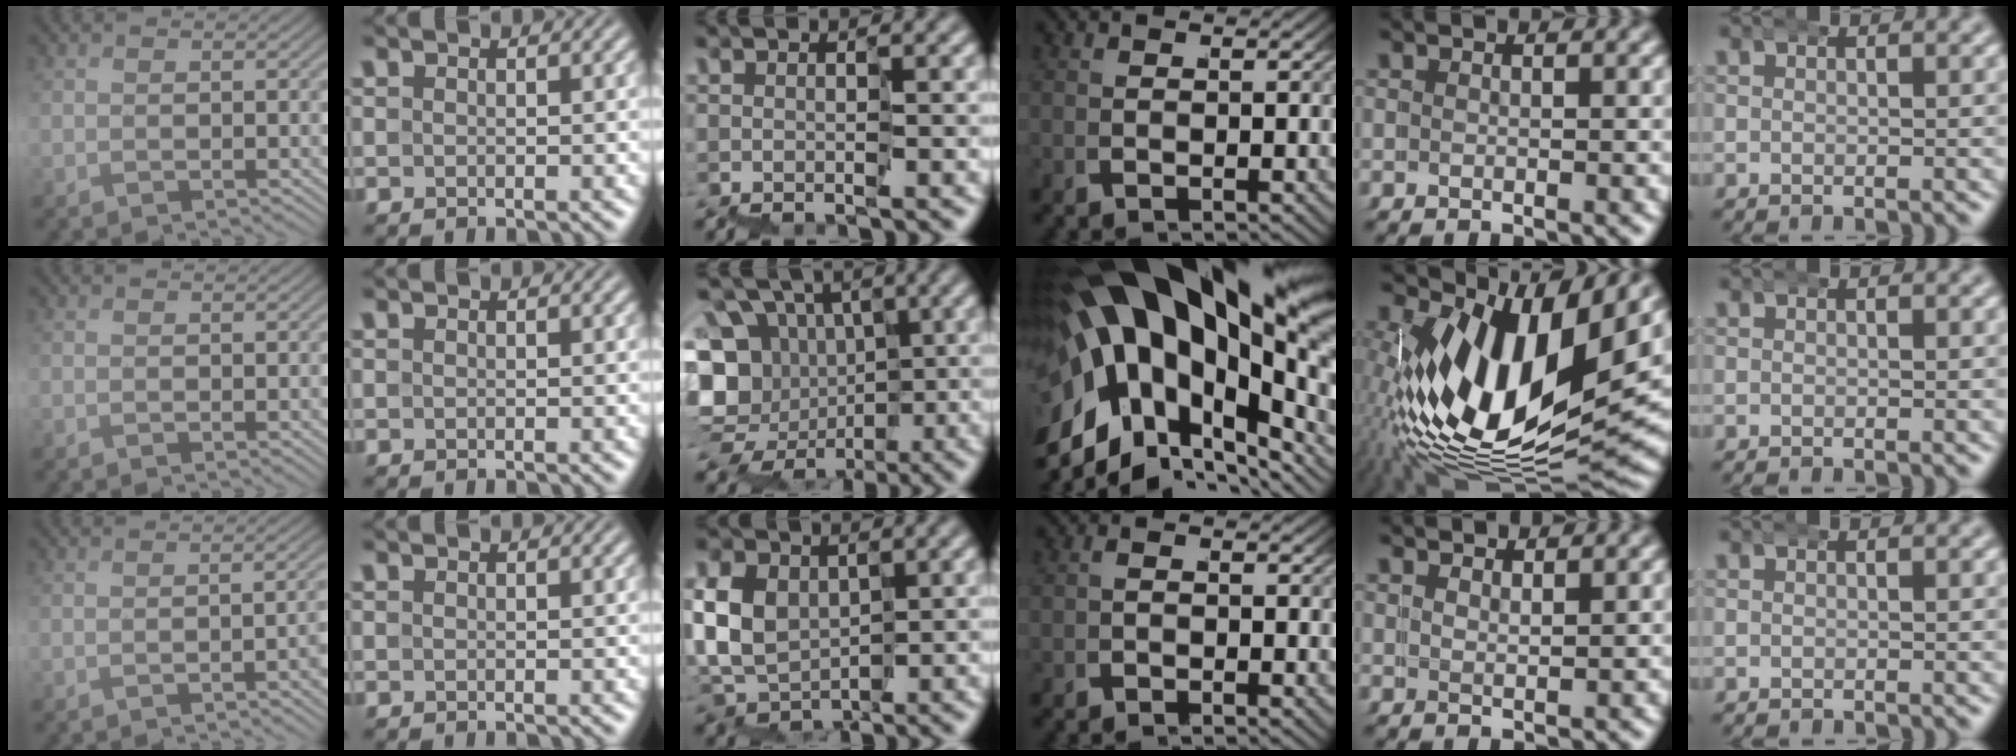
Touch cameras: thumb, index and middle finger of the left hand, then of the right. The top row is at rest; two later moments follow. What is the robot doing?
{"motion": "wrap", "object": "belt"}